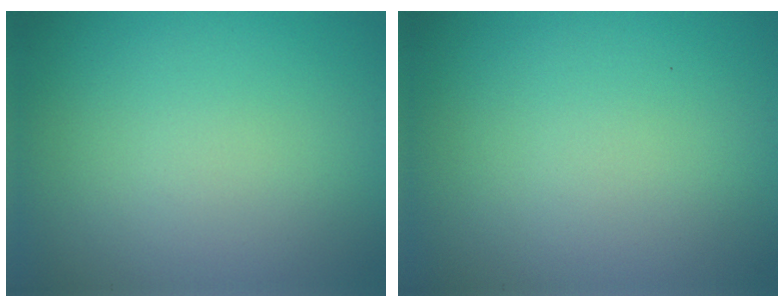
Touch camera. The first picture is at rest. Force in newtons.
{"total": 0.0}